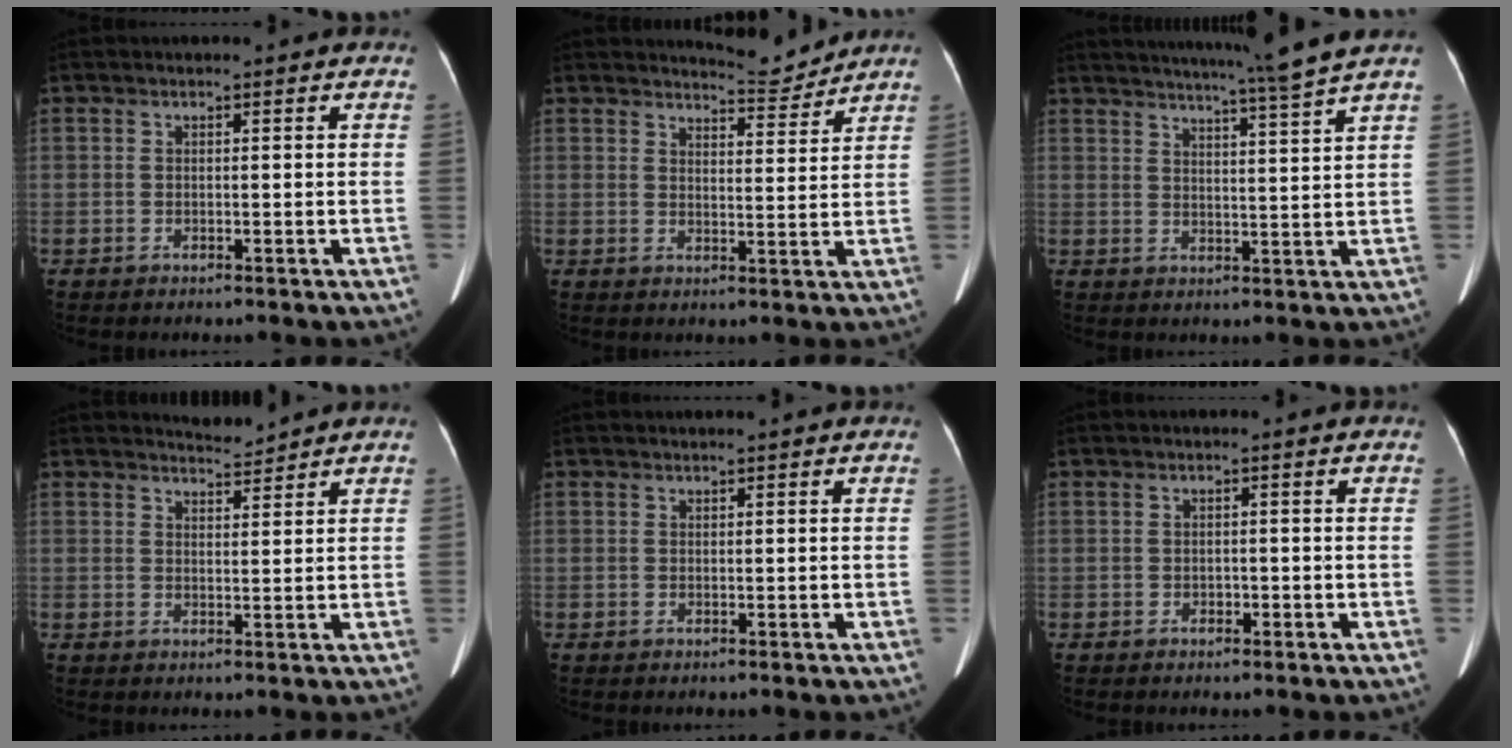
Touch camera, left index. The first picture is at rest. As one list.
[{"total": 4.5, "force": [4.5, 0.0, -0.2], "torque": [-0.005, -0.017, 0.063]}, {"total": 10.3, "force": [8.9, -2.5, 4.5], "torque": [-0.069, -0.023, 0.119]}, {"total": 2.2, "force": [2.1, -0.3, -0.4], "torque": [-0.002, -0.004, 0.041]}, {"total": 0.0}, {"total": 1.0, "force": [-0.7, 0.6, 0.4], "torque": [-0.005, 0.002, -0.011]}]